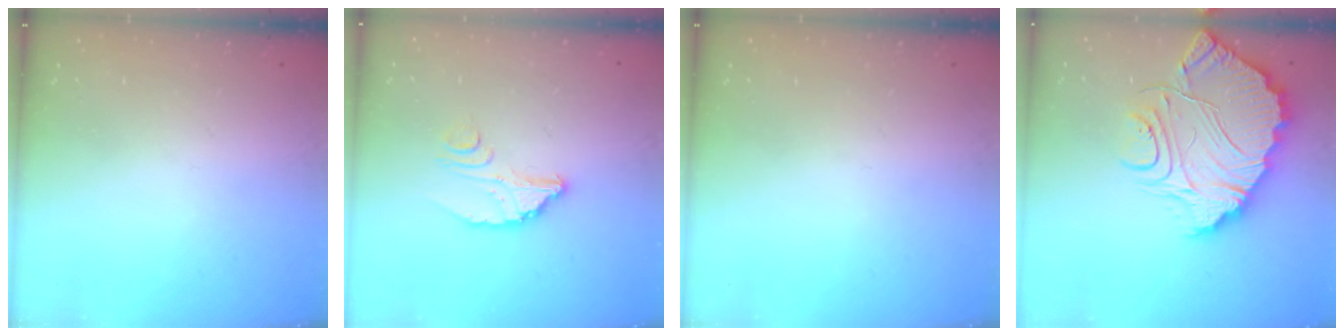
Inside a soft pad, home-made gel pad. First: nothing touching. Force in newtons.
{"total": 4.8, "press": 4.8, "slide": 0.4}
{"total": 0.0}
{"total": 16.3, "press": 16.2, "slide": 1.7}